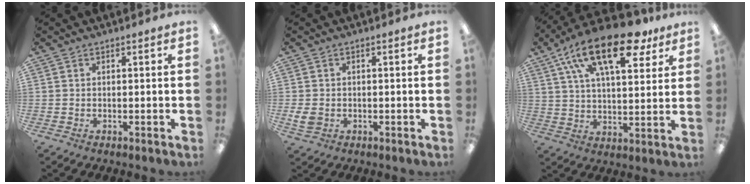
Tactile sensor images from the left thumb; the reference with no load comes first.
{"total": 3.7, "force": [-0.8, 2.7, 2.3], "torque": [-0.052, 0.001, -0.016]}
{"total": 21.2, "force": [12.1, 9.0, 14.9], "torque": [-0.249, -0.044, 0.204]}